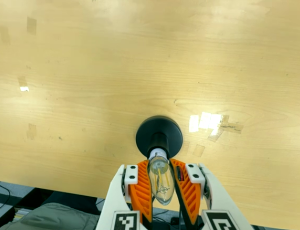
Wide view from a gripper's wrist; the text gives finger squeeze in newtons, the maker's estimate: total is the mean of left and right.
{"total": 20.8, "left": 19.7, "right": 21.9}